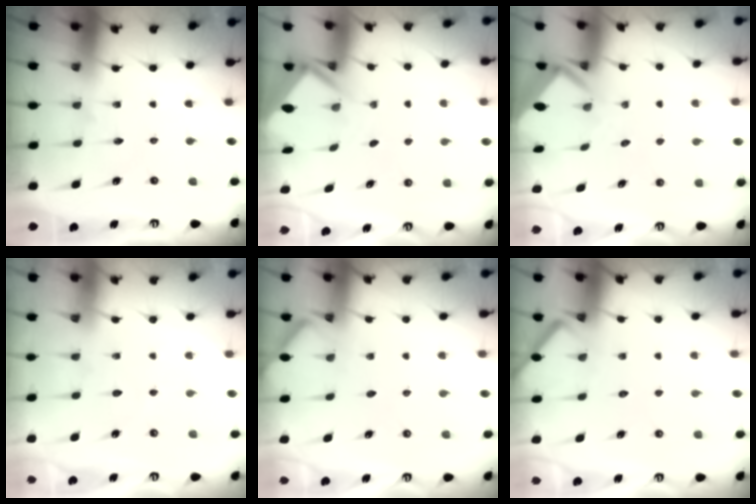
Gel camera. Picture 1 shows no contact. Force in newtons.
{"total": 2.4, "press": 2.4, "slide": 0.1}
{"total": 2.4, "press": 2.4, "slide": 0.1}
{"total": 2.5, "press": 2.5, "slide": 0.4}
{"total": 3.0, "press": 2.9, "slide": 0.3}
{"total": 5.2, "press": 5.2, "slide": 0.6}